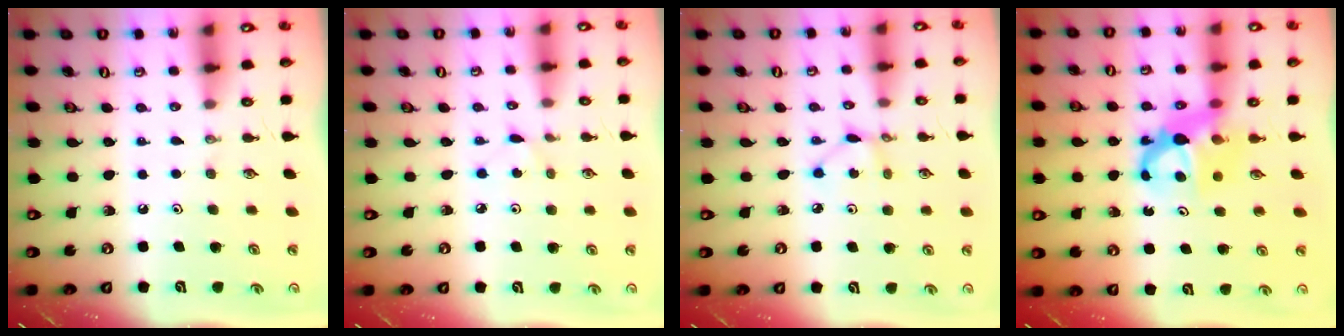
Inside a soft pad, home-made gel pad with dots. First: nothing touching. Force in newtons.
{"total": 2.6, "press": 2.6, "slide": 0.2}
{"total": 2.9, "press": 2.9, "slide": 0.1}
{"total": 7.3, "press": 7.3, "slide": 0.6}